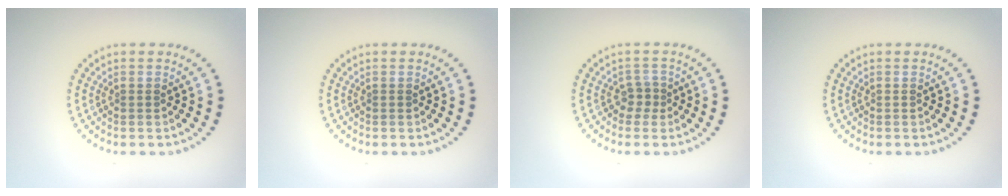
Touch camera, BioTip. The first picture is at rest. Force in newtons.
{"total": 0.0}
{"total": 1.4, "press": 1.1, "slide": 0.8}
{"total": 0.0}